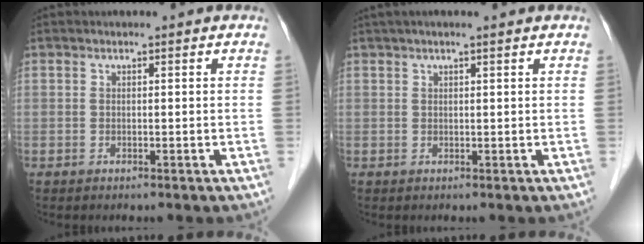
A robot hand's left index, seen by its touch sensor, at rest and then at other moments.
{"total": 4.8, "force": [3.9, 0.0, 2.8], "torque": [-0.043, 0.033, 0.059]}